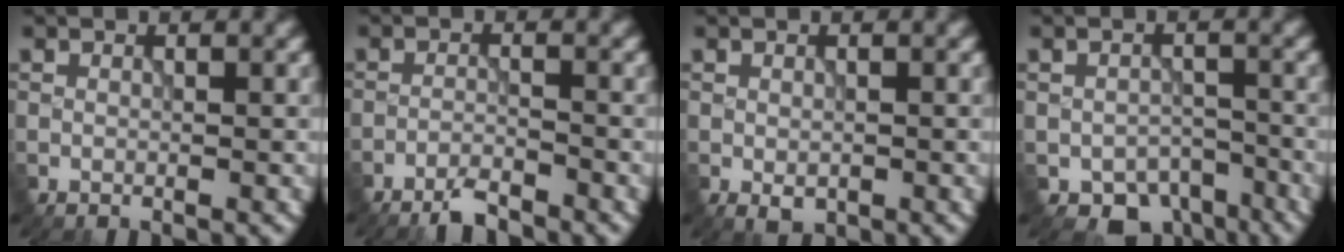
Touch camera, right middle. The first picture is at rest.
{"total": 2.7, "force": [-2.5, 0.1, 1.0], "torque": [-0.020, -0.005, -0.054]}
{"total": 1.1, "force": [-0.5, 0.7, 0.7], "torque": [-0.012, -0.009, -0.004]}
{"total": 4.4, "force": [-3.1, 2.7, 1.6], "torque": [-0.013, -0.018, -0.041]}